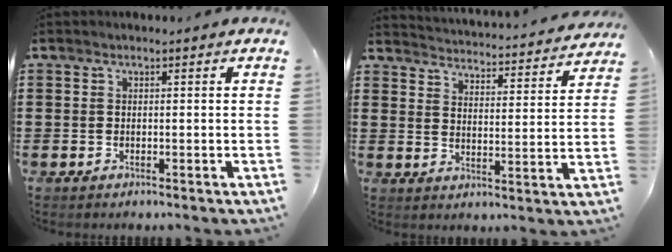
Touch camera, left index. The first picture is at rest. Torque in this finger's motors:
{"motor_torque": [1.63, -0.51, 0.59, 0.07]}